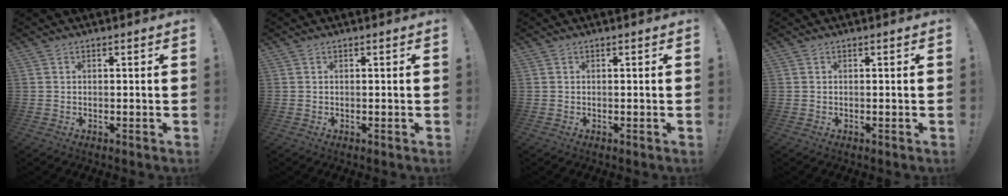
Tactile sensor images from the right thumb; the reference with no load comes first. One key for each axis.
{"total": 0.0}
{"total": 0.0}
{"total": 0.0}